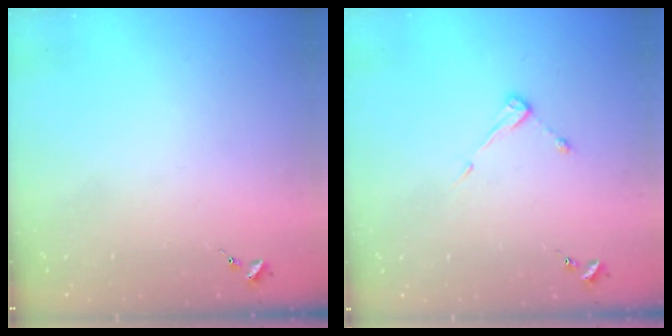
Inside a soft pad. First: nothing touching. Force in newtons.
{"total": 4.7, "press": 4.7, "slide": 0.4}